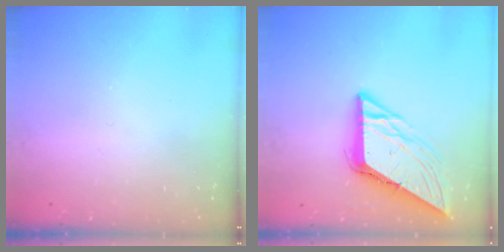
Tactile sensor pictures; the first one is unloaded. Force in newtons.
{"total": 9.1, "press": 9.1, "slide": 0.8}